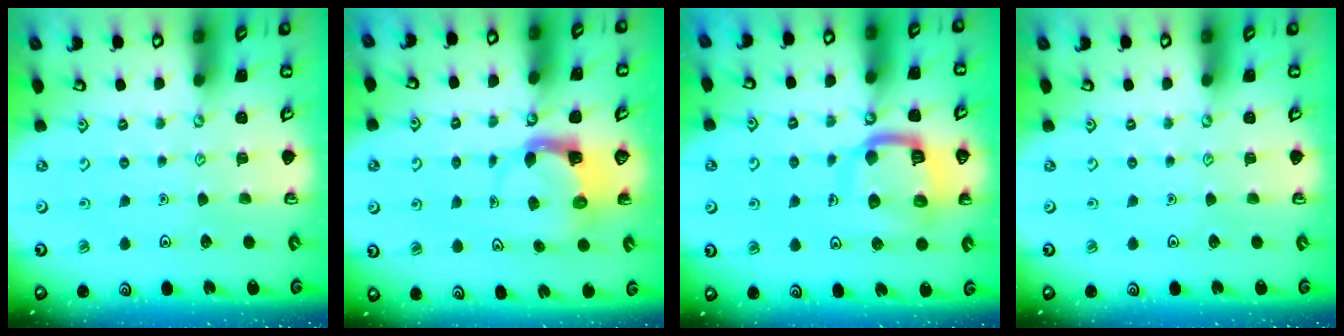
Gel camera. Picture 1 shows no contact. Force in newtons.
{"total": 4.4, "press": 4.3, "slide": 0.9}
{"total": 12.8, "press": 12.7, "slide": 1.3}
{"total": 0.0}